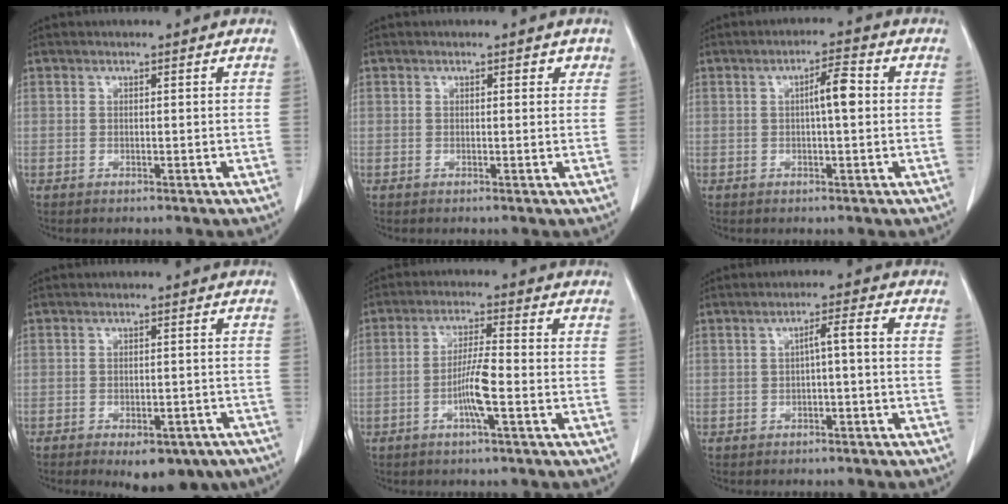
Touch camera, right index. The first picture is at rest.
{"total": 1.0, "force": [0.6, 0.6, 0.6], "torque": [0.000, 0.000, 0.001]}
{"total": 4.1, "force": [0.4, 0.6, 4.0], "torque": [-0.066, 0.009, 0.003]}
{"total": 10.3, "force": [-7.6, 4.5, 5.3], "torque": [-0.048, 0.008, -0.095]}
{"total": 5.8, "force": [-1.9, 0.1, 5.5], "torque": [-0.111, 0.000, -0.038]}
{"total": 2.9, "force": [-0.5, 0.1, 2.9], "torque": [-0.046, 0.012, -0.006]}